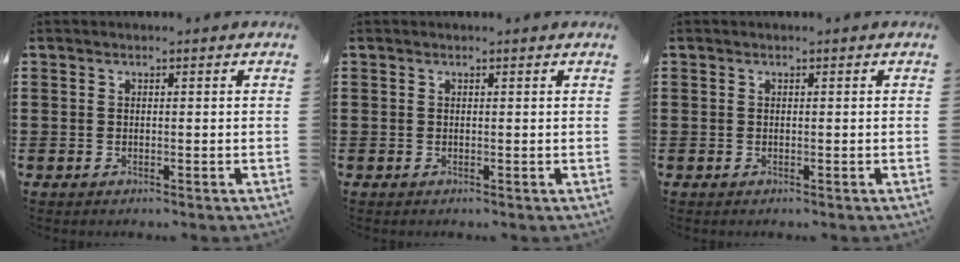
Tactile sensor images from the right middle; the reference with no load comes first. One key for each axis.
{"total": 0.0}
{"total": 0.0}